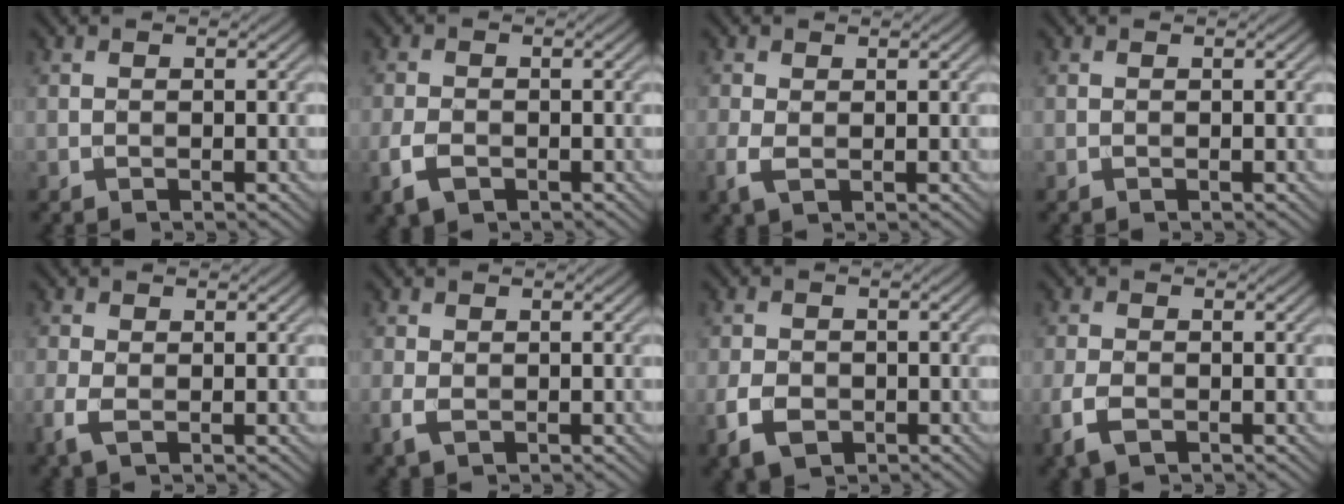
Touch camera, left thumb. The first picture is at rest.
{"total": 3.2, "force": [-1.6, 1.8, 2.1], "torque": [-0.054, -0.007, -0.035]}
{"total": 2.1, "force": [-0.2, 1.2, 1.8], "torque": [-0.055, -0.003, -0.007]}
{"total": 0.0}
{"total": 2.4, "force": [-0.5, 1.3, 1.9], "torque": [-0.061, -0.005, -0.013]}
{"total": 2.0, "force": [-0.3, 1.3, 1.5], "torque": [-0.044, -0.004, -0.006]}
{"total": 4.0, "force": [-1.5, 2.8, 2.4], "torque": [-0.058, -0.011, -0.034]}
{"total": 3.3, "force": [-1.3, 1.8, 2.4], "torque": [-0.064, -0.006, -0.030]}